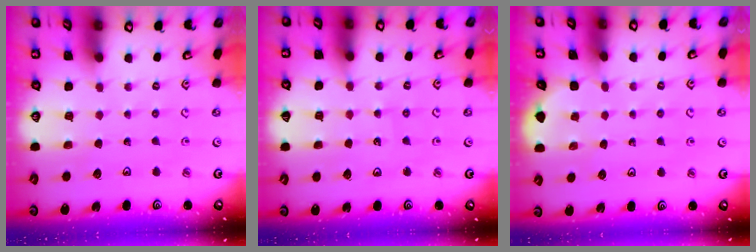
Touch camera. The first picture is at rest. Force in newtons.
{"total": 5.5, "press": 5.2, "slide": 1.8}
{"total": 2.1, "press": 2.1, "slide": 0.2}